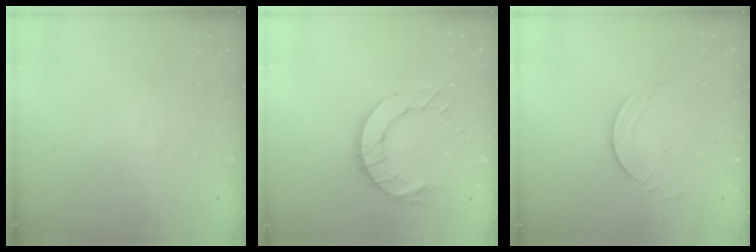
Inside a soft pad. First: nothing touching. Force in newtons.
{"total": 11.5, "press": 11.4, "slide": 1.2}
{"total": 1.9, "press": 1.9, "slide": 0.2}